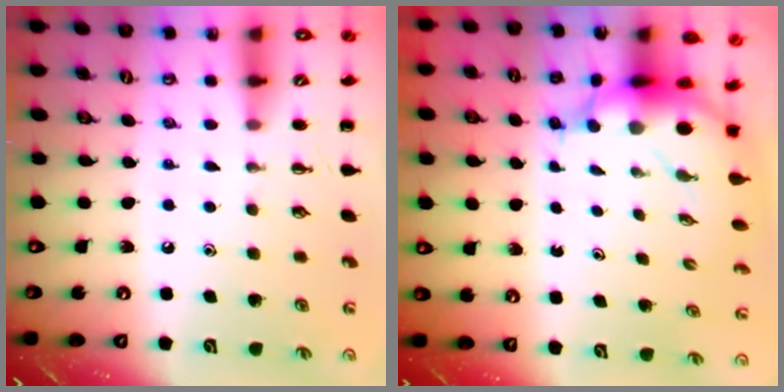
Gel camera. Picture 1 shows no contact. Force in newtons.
{"total": 7.4, "press": 7.2, "slide": 1.9}